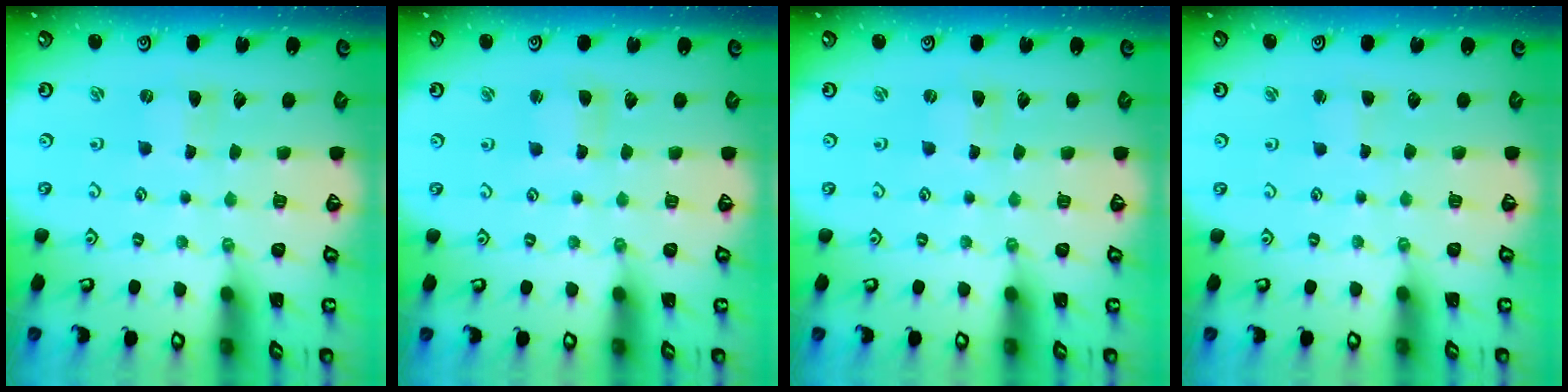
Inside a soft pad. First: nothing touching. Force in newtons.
{"total": 2.0, "press": 2.0, "slide": 0.3}
{"total": 0.0}
{"total": 1.4, "press": 1.3, "slide": 0.3}